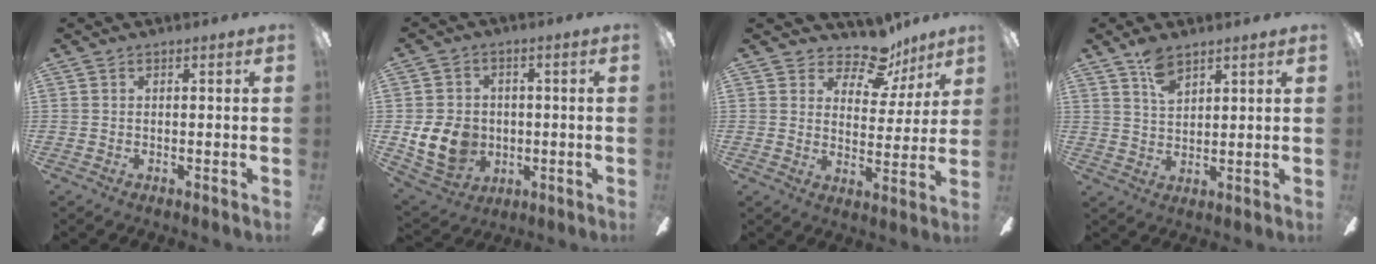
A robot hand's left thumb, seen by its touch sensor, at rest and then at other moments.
{"total": 12.0, "force": [-1.7, 10.0, 6.3], "torque": [-0.152, 0.008, -0.027]}
{"total": 12.6, "force": [9.3, 6.2, 5.7], "torque": [-0.083, -0.059, 0.165]}
{"total": 6.1, "force": [4.3, 2.9, 3.2], "torque": [-0.058, -0.014, 0.078]}